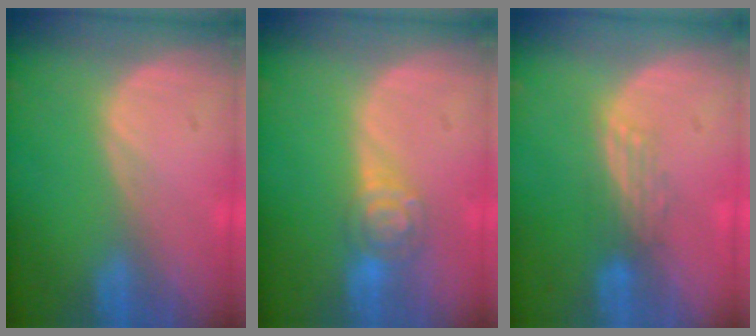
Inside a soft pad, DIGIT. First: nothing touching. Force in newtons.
{"total": 4.6, "press": 4.5, "slide": 0.8}
{"total": 2.8, "press": 2.4, "slide": 1.4}